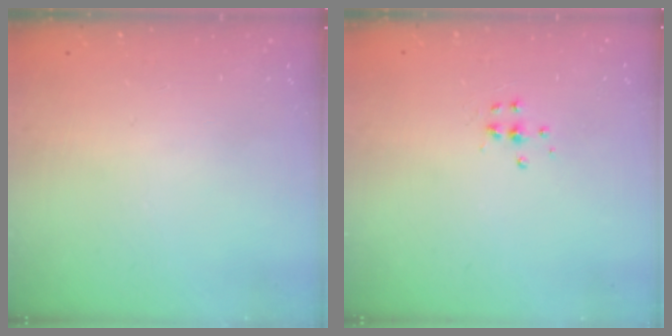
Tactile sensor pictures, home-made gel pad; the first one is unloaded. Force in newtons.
{"total": 4.7, "press": 4.7, "slide": 0.4}